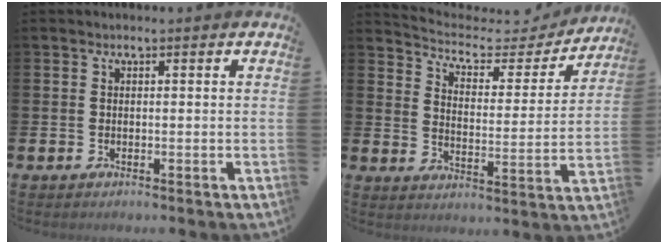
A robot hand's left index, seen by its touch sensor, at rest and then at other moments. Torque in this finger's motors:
{"motor_torque": [0.96, -1.18, 0.15, -0.02]}